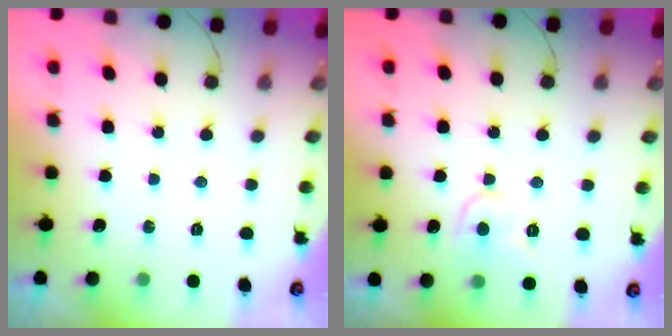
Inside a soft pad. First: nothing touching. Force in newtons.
{"total": 6.7, "press": 6.7, "slide": 0.7}